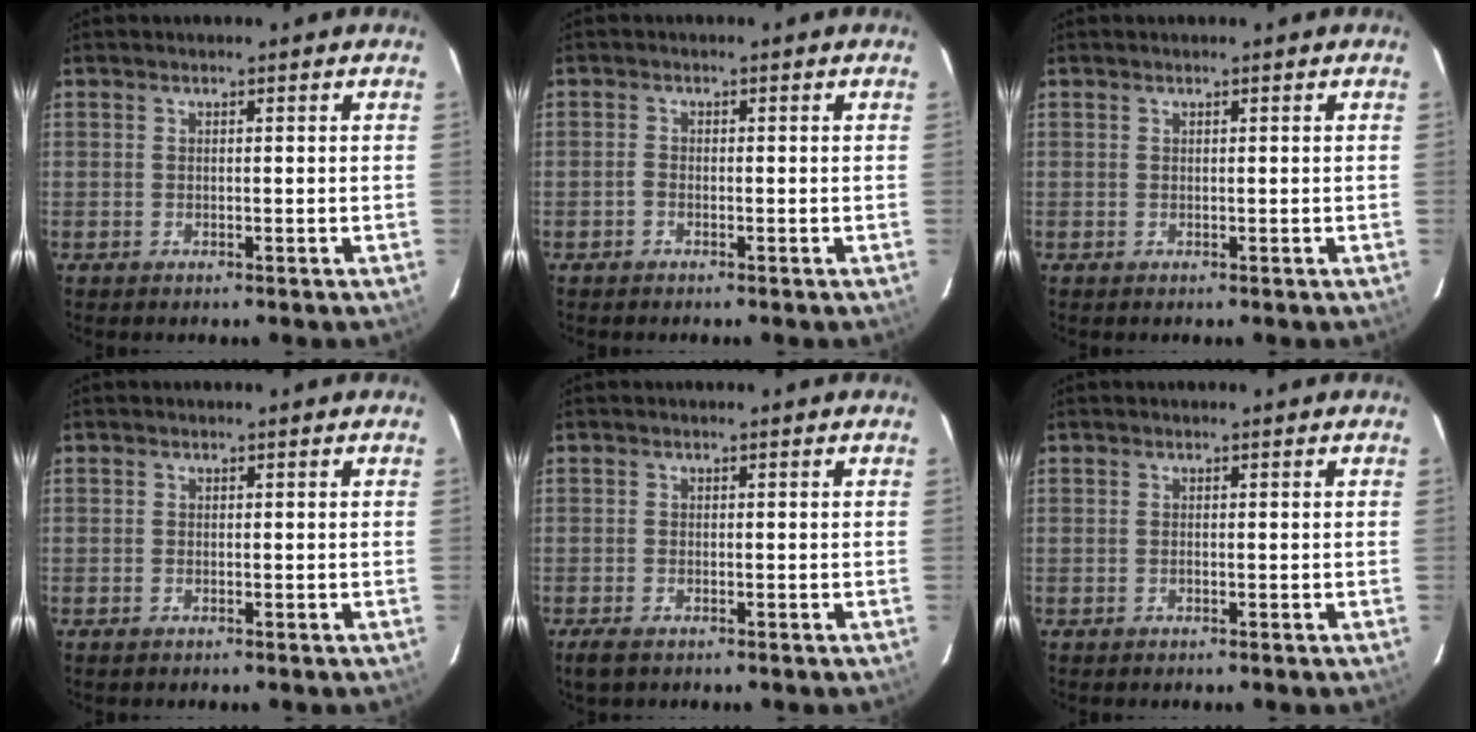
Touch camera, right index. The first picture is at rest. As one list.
[{"total": 1.0, "force": [-0.8, 0.4, 0.3], "torque": [-0.006, 0.000, -0.020]}, {"total": 0.0}, {"total": 0.7, "force": [-0.6, 0.3, 0.2], "torque": [-0.006, -0.003, -0.013]}, {"total": 2.9, "force": [-2.1, 1.2, 1.6], "torque": [-0.039, -0.009, -0.041]}, {"total": 0.0}]